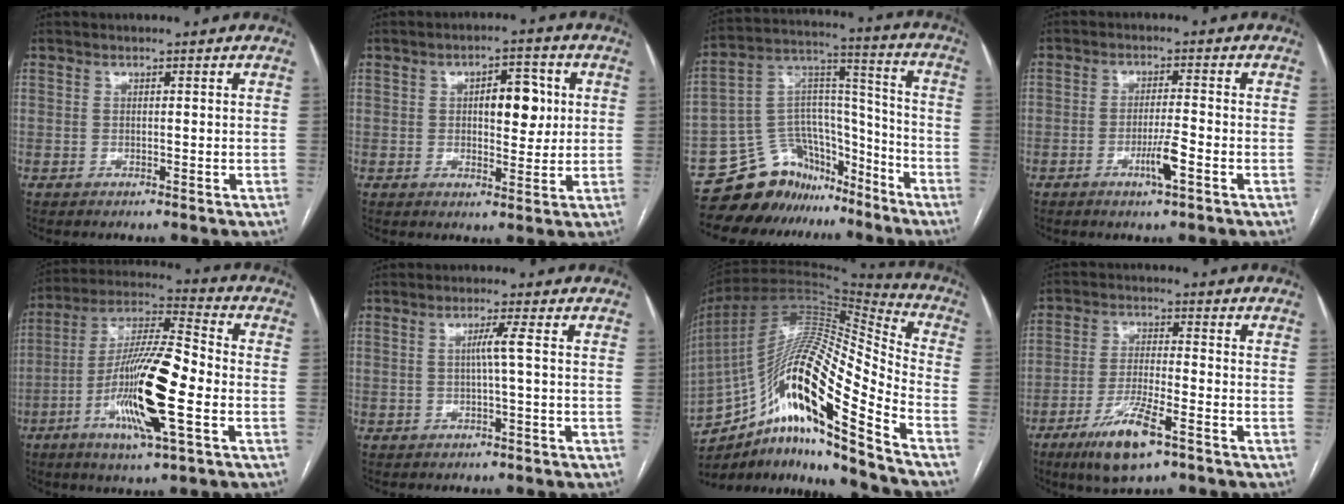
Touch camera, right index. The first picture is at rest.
{"total": 6.7, "force": [1.2, 3.0, 5.8], "torque": [-0.080, 0.011, 0.021]}
{"total": 14.7, "force": [-12.3, 7.5, 3.0], "torque": [-0.048, 0.084, -0.205]}
{"total": 4.4, "force": [-2.0, 0.1, 3.9], "torque": [-0.074, -0.006, -0.037]}
{"total": 17.4, "force": [-4.7, 2.1, 16.6], "torque": [-0.322, -0.005, -0.085]}
{"total": 2.4, "force": [0.0, -0.8, 2.2], "torque": [-0.039, 0.001, 0.000]}
{"total": 23.4, "force": [-14.1, 2.0, 18.6], "torque": [-0.348, 0.011, -0.253]}
{"total": 9.6, "force": [-5.7, 1.5, 7.6], "torque": [-0.150, -0.018, -0.100]}